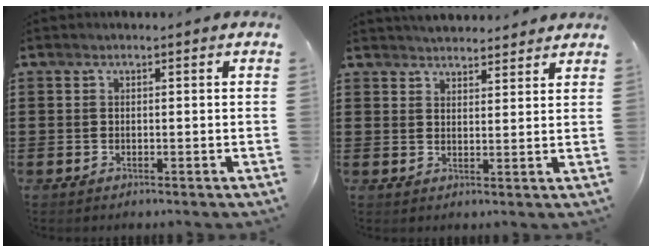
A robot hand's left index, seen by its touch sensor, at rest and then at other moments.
{"total": 2.9, "force": [2.9, 0.2, -0.2], "torque": [-0.005, -0.006, 0.053]}